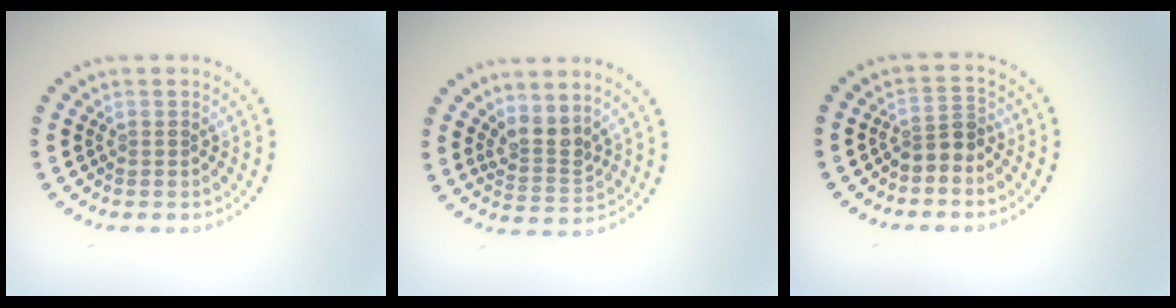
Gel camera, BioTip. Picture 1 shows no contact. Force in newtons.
{"total": 2.6, "press": 1.9, "slide": 1.9}
{"total": 2.3, "press": 1.9, "slide": 1.4}